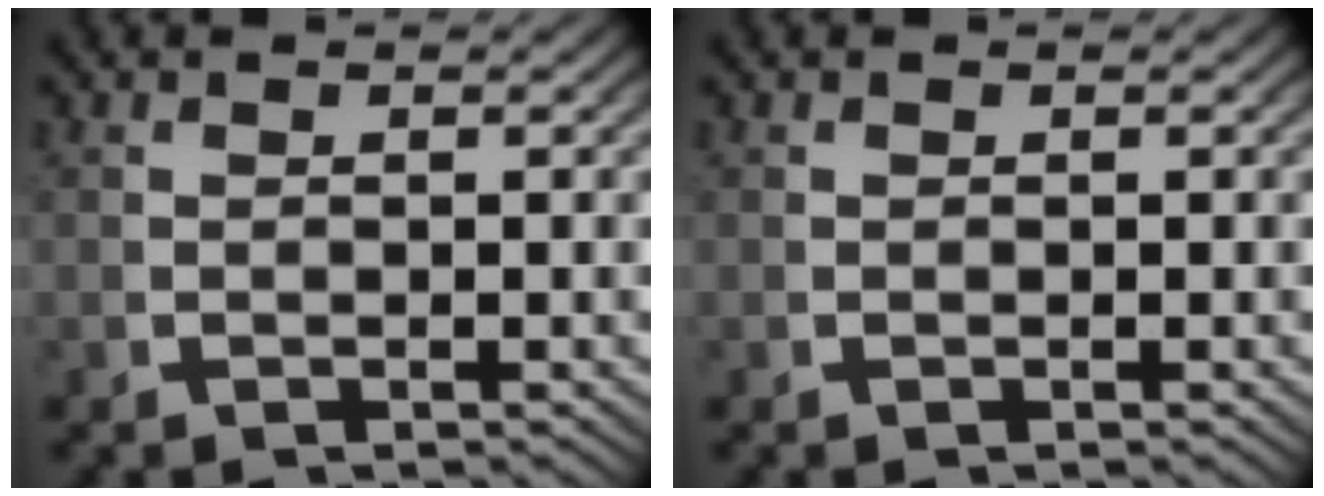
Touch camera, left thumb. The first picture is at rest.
{"total": 0.0}